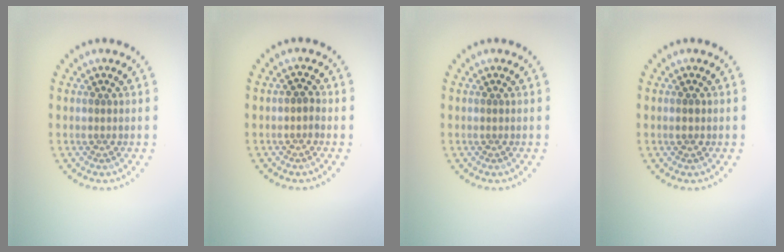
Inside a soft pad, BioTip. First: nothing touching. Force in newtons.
{"total": 0.8, "press": 0.8, "slide": 0.2}
{"total": 0.0}
{"total": 0.9, "press": 0.9, "slide": 0.1}